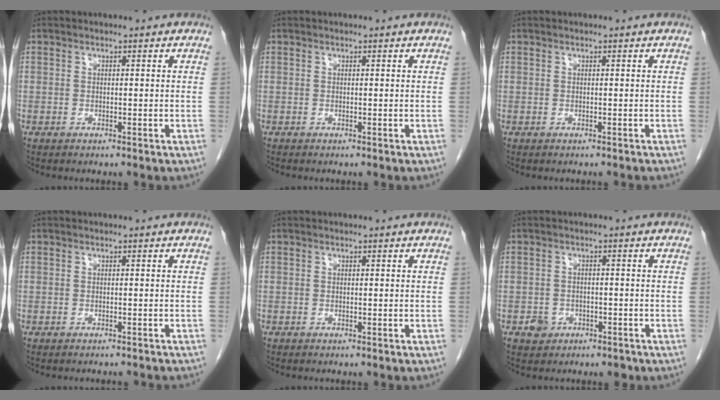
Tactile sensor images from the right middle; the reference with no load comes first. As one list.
[{"total": 0.0}, {"total": 1.0, "force": [-1.0, 0.0, 0.1], "torque": [-0.008, -0.002, -0.012]}, {"total": 2.8, "force": [-2.7, 0.3, 0.5], "torque": [-0.011, -0.008, -0.031]}, {"total": 0.0}, {"total": 2.9, "force": [-1.5, 2.4, 0.7], "torque": [-0.005, 0.010, -0.017]}]